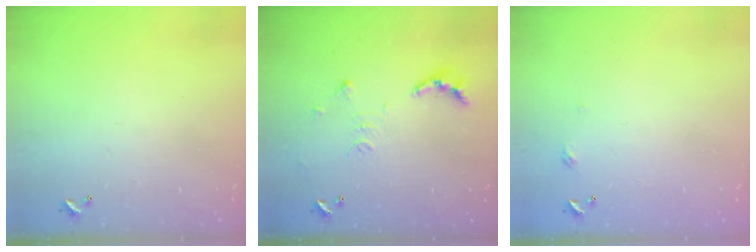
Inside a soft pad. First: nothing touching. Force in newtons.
{"total": 10.3, "press": 10.2, "slide": 1.0}
{"total": 2.7, "press": 2.6, "slide": 0.4}